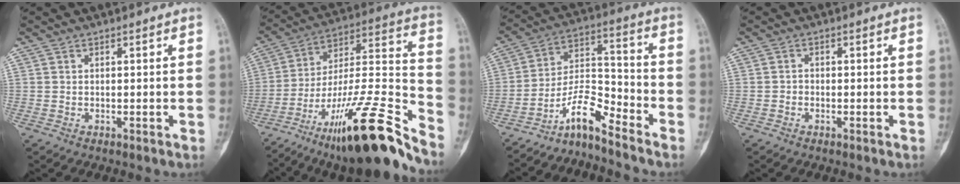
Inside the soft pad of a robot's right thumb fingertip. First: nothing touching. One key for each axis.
{"total": 26.6, "fx": -18.5, "fy": 4.3, "fz": 18.6, "tx": -0.271, "ty": 0.088, "tz": -0.307}
{"total": 8.8, "fx": -7.3, "fy": 1.5, "fz": 4.6, "tx": -0.089, "ty": 0.090, "tz": -0.140}
{"total": 1.0, "fx": -0.5, "fy": 0.8, "fz": 0.4, "tx": 0.000, "ty": 0.004, "tz": -0.012}